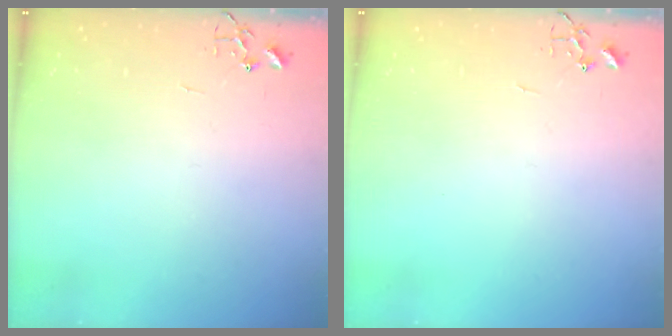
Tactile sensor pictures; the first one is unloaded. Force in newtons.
{"total": 0.0}